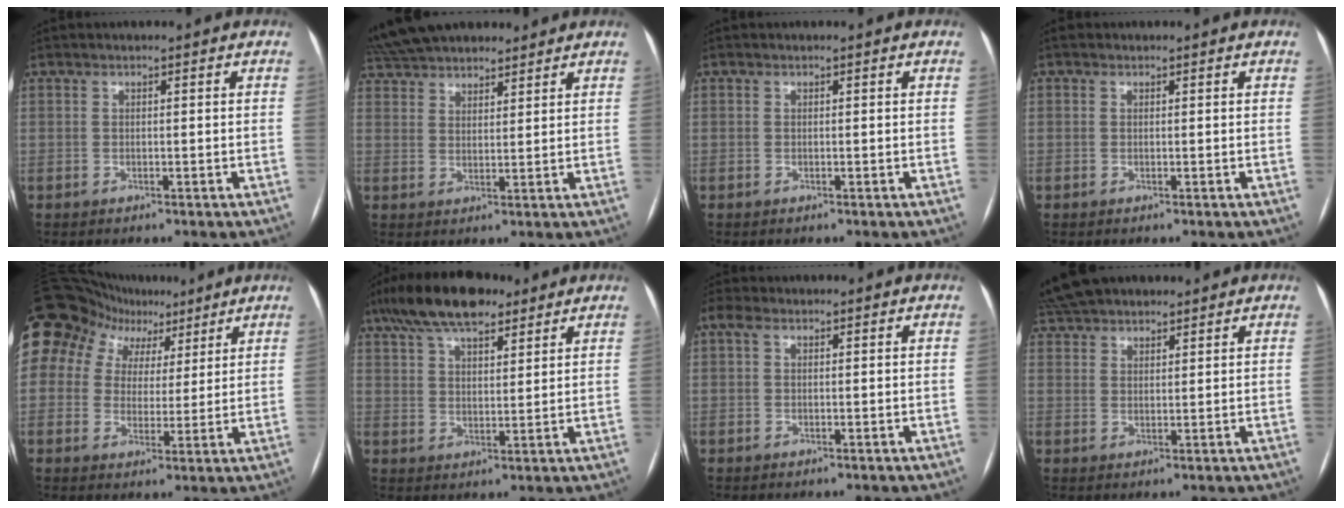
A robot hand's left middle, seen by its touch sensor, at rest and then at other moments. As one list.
[{"total": 14.6, "force": [12.6, 5.2, 5.3], "torque": [-0.113, 0.052, 0.211]}, {"total": 0.0}, {"total": 1.0, "force": [-0.5, -0.6, -0.6], "torque": [0.012, -0.006, -0.007]}, {"total": 11.7, "force": [7.0, 8.9, 3.3], "torque": [-0.061, 0.048, 0.109]}, {"total": 12.9, "force": [9.4, 4.5, 7.7], "torque": [-0.153, 0.034, 0.164]}, {"total": 0.6, "force": [0.2, 0.2, 0.5], "torque": [-0.020, 0.016, 0.009]}, {"total": 8.7, "force": [7.6, 2.8, 3.2], "torque": [-0.055, 0.045, 0.136]}]